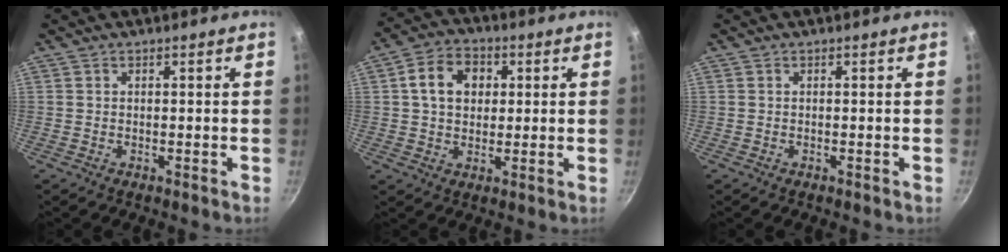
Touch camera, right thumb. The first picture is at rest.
{"total": 9.0, "force": [2.0, 6.9, 5.3], "torque": [-0.069, 0.009, 0.023]}
{"total": 0.0}